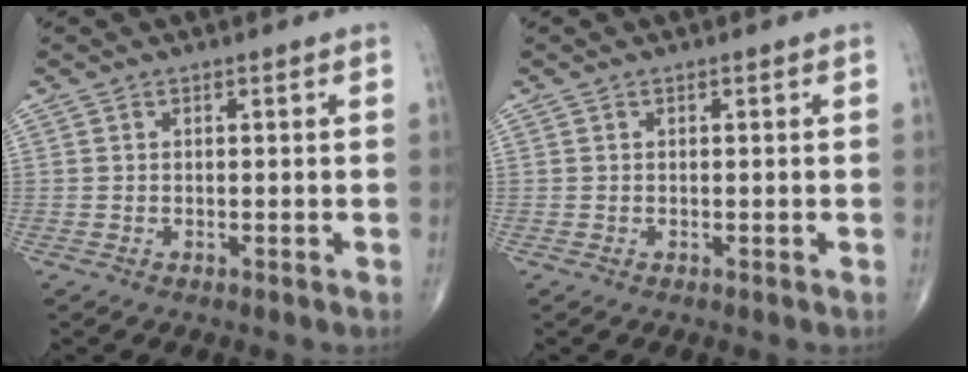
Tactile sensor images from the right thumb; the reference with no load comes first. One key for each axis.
{"total": 0.0}